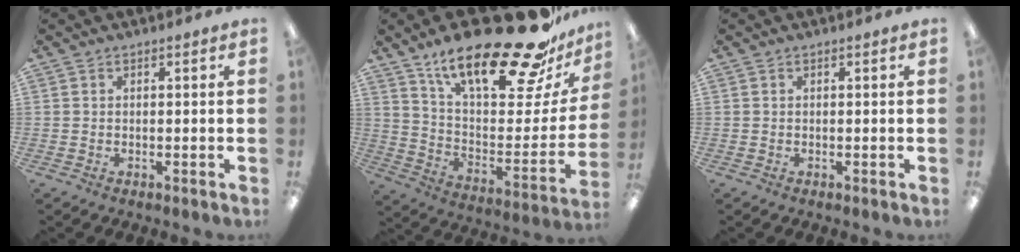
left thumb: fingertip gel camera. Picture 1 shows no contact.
{"total": 27.1, "force": [19.6, 8.2, 16.8], "torque": [-0.248, -0.133, 0.323]}
{"total": 0.0}